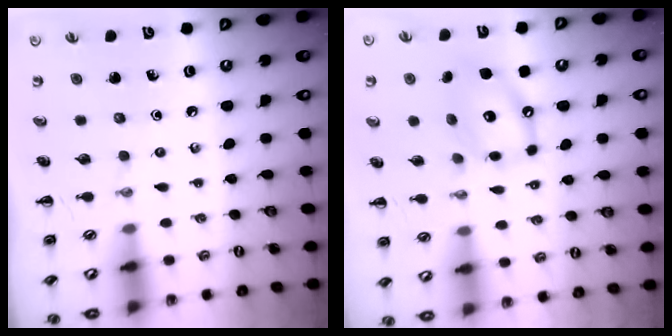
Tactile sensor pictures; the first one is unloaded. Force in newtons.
{"total": 13.5, "press": 13.3, "slide": 2.5}